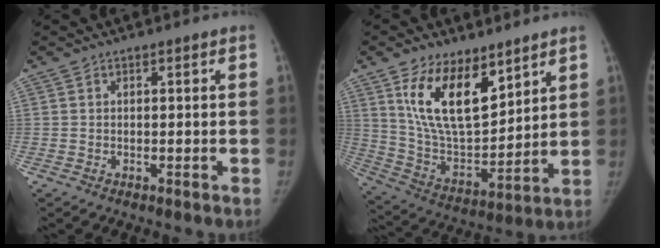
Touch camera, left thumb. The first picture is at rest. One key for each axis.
{"total": 17.0, "fx": 9.5, "fy": 8.2, "fz": 11.5, "tx": -0.168, "ty": -0.055, "tz": 0.191}